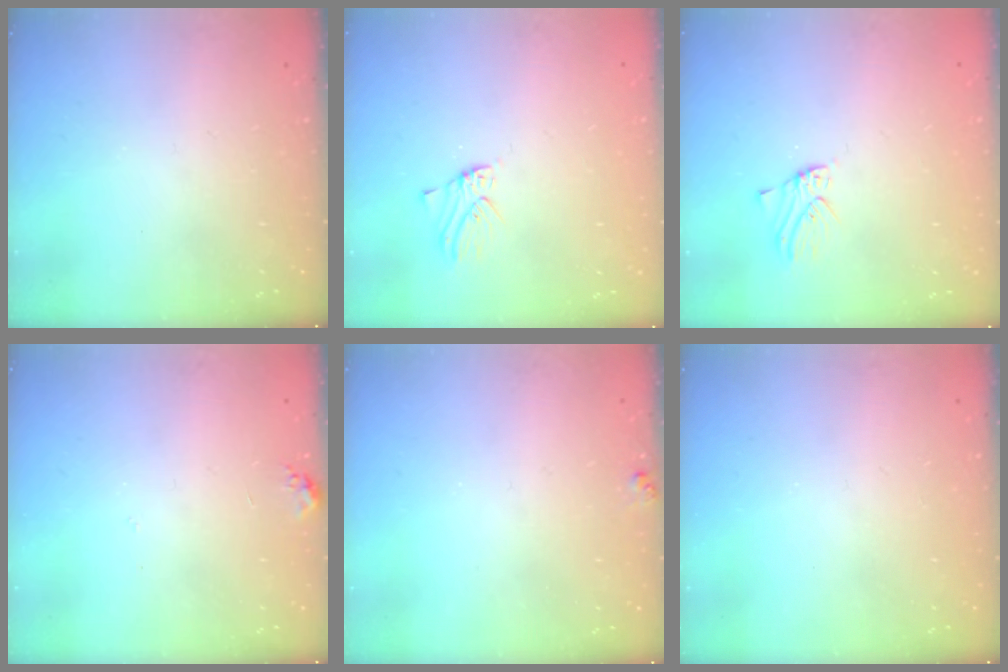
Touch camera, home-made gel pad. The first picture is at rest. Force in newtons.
{"total": 1.7, "press": 1.7, "slide": 0.2}
{"total": 1.7, "press": 1.7, "slide": 0.2}
{"total": 7.3, "press": 7.3, "slide": 0.6}
{"total": 3.4, "press": 3.4, "slide": 0.4}
{"total": 0.0}